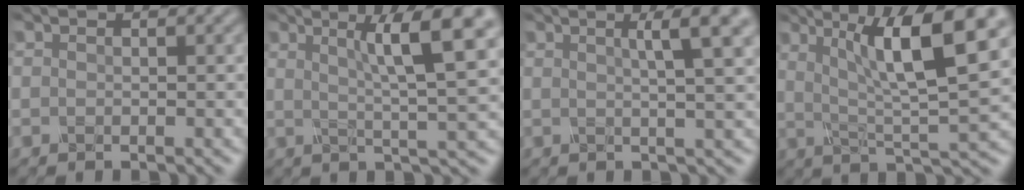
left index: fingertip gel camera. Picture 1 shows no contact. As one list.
[{"total": 7.4, "force": [2.6, 0.9, 6.8], "torque": [-0.096, 0.008, 0.042]}, {"total": 4.8, "force": [2.0, 0.9, 4.3], "torque": [-0.042, 0.015, 0.021]}, {"total": 9.9, "force": [3.3, 2.0, 9.1], "torque": [-0.144, 0.002, 0.056]}]